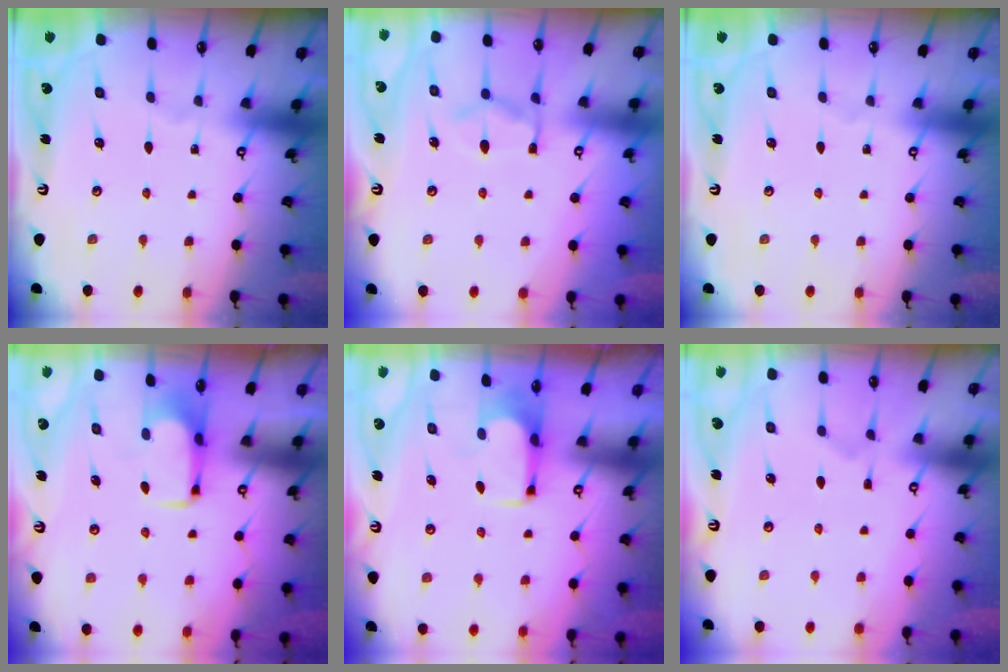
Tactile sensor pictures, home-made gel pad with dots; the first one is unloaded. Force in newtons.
{"total": 5.1, "press": 4.8, "slide": 1.8}
{"total": 0.0}
{"total": 1.8, "press": 1.8, "slide": 0.4}
{"total": 3.7, "press": 3.6, "slide": 0.8}
{"total": 2.9, "press": 2.7, "slide": 1.2}